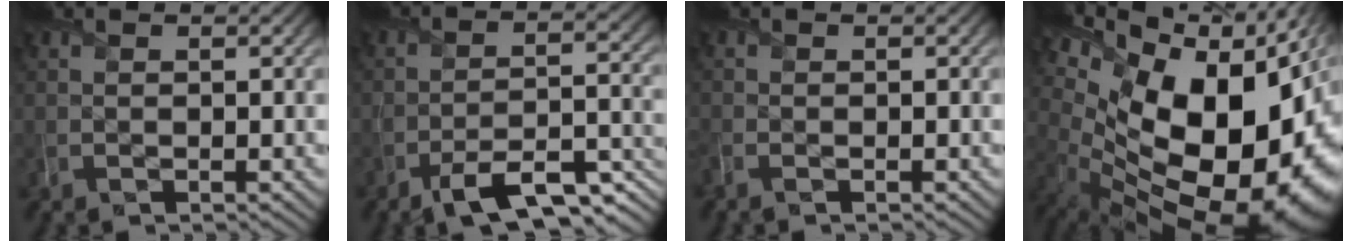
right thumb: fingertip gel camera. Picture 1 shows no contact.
{"total": 9.1, "force": [-6.1, 2.8, 6.1], "torque": [-0.099, -0.001, -0.105]}
{"total": 1.5, "force": [-1.2, 0.4, 0.8], "torque": [-0.025, -0.011, -0.030]}
{"total": 22.4, "force": [0.4, 14.5, 17.1], "torque": [-0.299, -0.038, 0.039]}